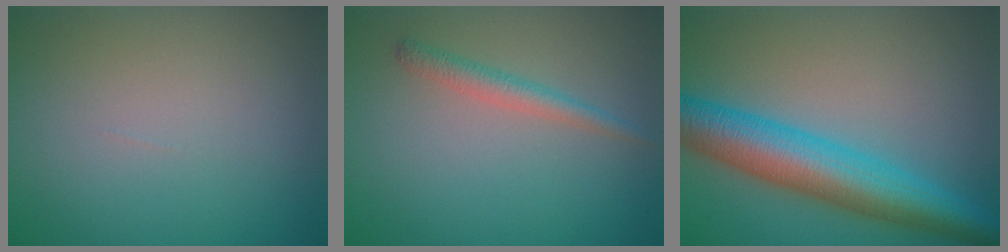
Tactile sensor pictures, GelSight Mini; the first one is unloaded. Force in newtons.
{"total": 1.9, "press": 1.9, "slide": 0.0}
{"total": 8.2, "press": 8.2, "slide": 0.1}